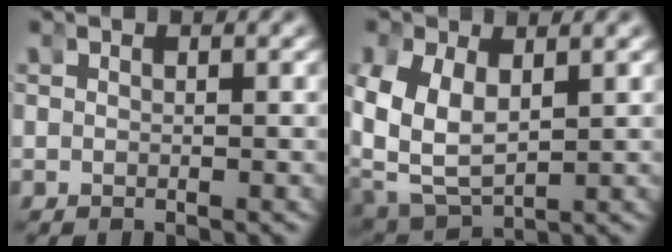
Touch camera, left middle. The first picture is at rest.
{"total": 8.8, "force": [-0.4, 7.3, 4.8], "torque": [-0.147, -0.042, 0.013]}